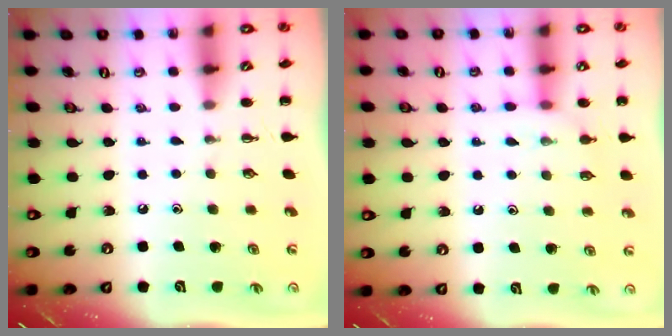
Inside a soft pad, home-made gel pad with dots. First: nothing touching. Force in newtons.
{"total": 6.3, "press": 6.3, "slide": 0.5}